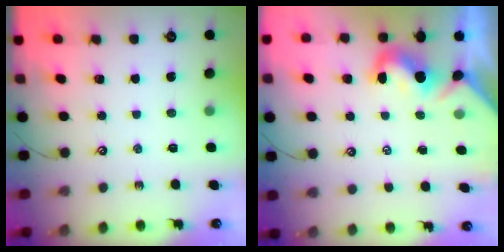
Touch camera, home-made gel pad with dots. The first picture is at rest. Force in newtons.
{"total": 1.9, "press": 1.9, "slide": 0.6}